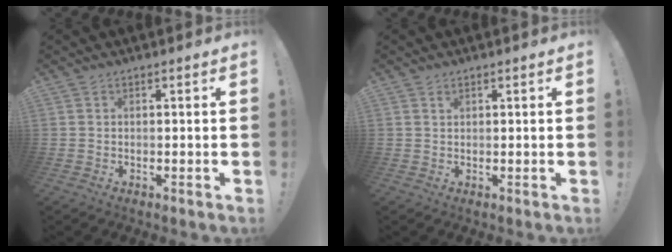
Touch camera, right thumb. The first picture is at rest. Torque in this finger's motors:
{"motor_torque": [0.17, 0.07, 0.13, -0.06, 0.00]}